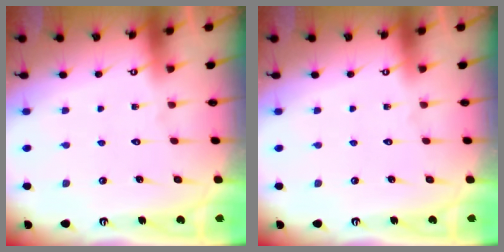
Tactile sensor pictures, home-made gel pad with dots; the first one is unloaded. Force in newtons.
{"total": 0.0}